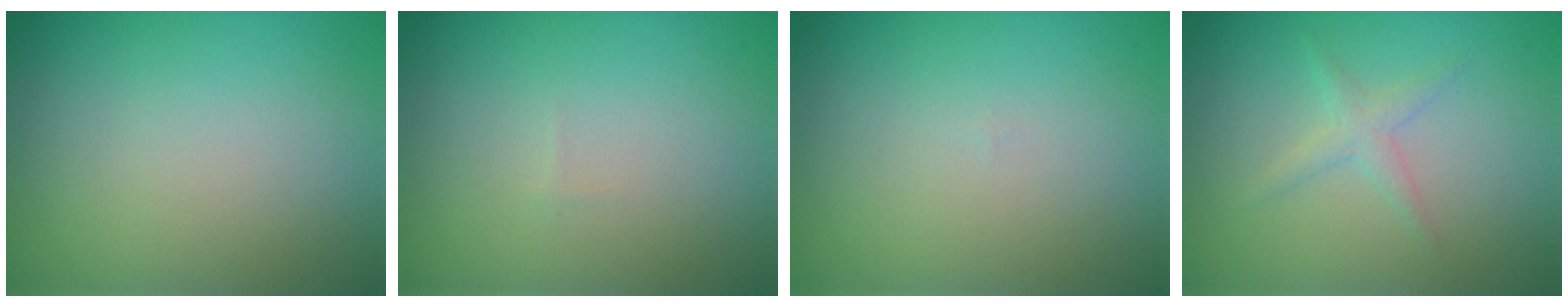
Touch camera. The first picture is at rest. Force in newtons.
{"total": 0.0}
{"total": 0.0}
{"total": 1.4, "press": 1.4, "slide": 0.1}